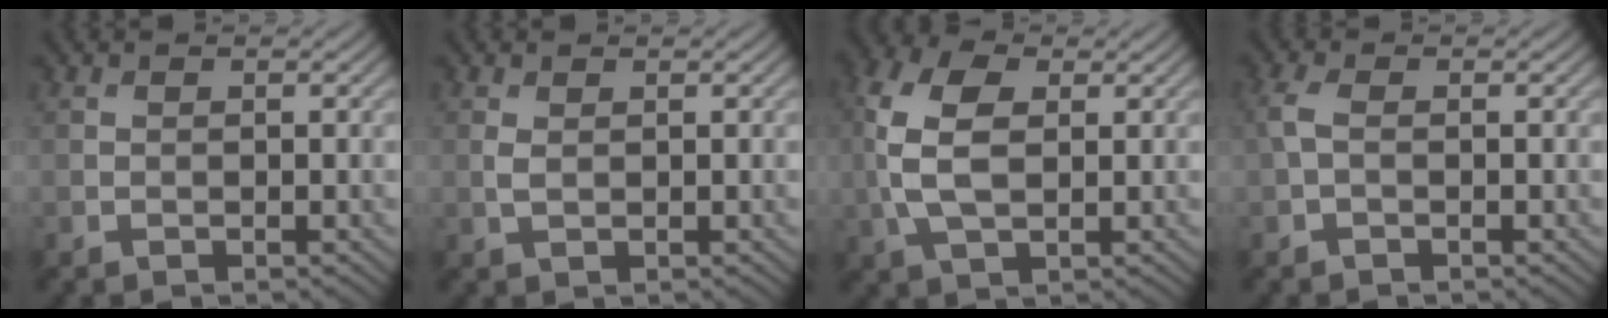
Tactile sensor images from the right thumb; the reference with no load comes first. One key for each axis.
{"total": 1.1, "fx": 0.3, "fy": 0.6, "fz": 0.9, "tx": -0.027, "ty": -0.001, "tz": 0.009}
{"total": 8.0, "fx": 0.5, "fy": 4.6, "fz": 6.5, "tx": -0.171, "ty": 0.005, "tz": 0.003}
{"total": 2.1, "fx": 0.0, "fy": 0.9, "fz": 1.9, "tx": -0.049, "ty": 0.006, "tz": -0.006}